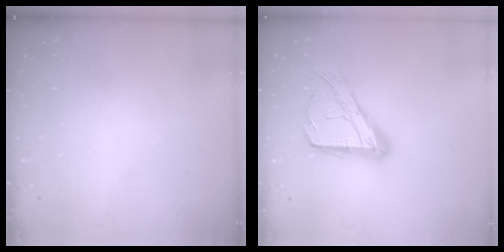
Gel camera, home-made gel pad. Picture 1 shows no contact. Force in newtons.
{"total": 17.3, "press": 17.2, "slide": 1.0}